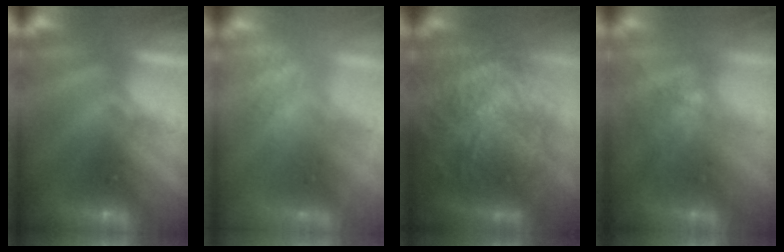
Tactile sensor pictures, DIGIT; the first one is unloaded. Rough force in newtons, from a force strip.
{"total": 2.4}
{"total": 7.2}
{"total": 2.7}